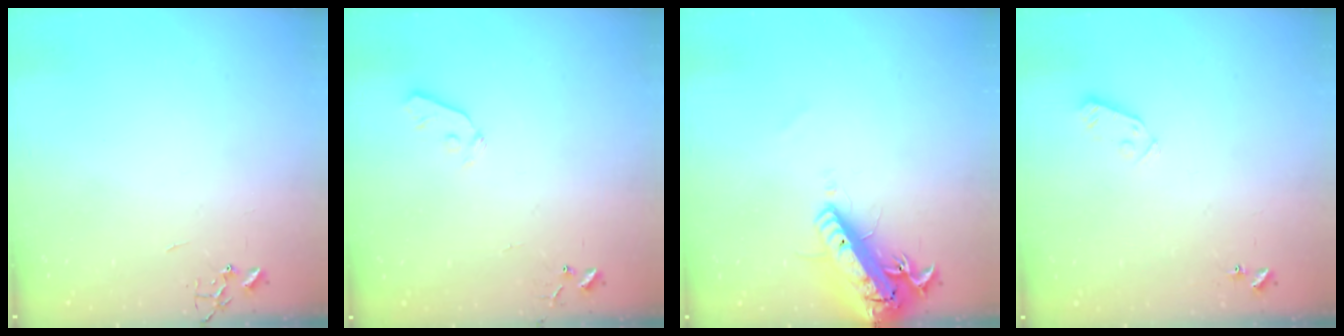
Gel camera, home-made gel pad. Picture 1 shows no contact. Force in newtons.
{"total": 4.1, "press": 4.0, "slide": 0.6}
{"total": 20.7, "press": 20.3, "slide": 4.2}
{"total": 3.9, "press": 3.8, "slide": 0.9}